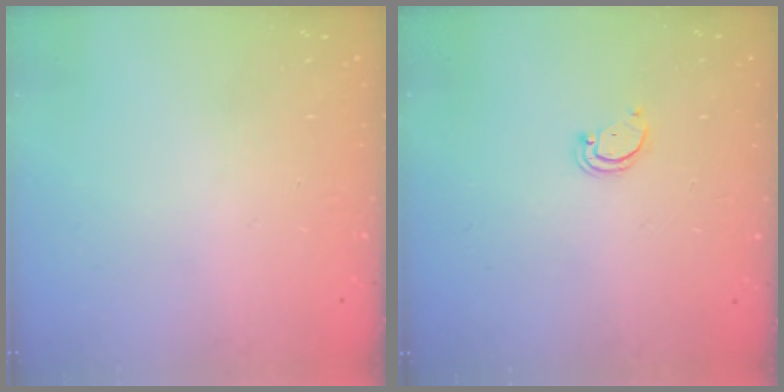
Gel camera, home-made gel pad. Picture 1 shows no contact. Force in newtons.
{"total": 1.6, "press": 1.6, "slide": 0.1}